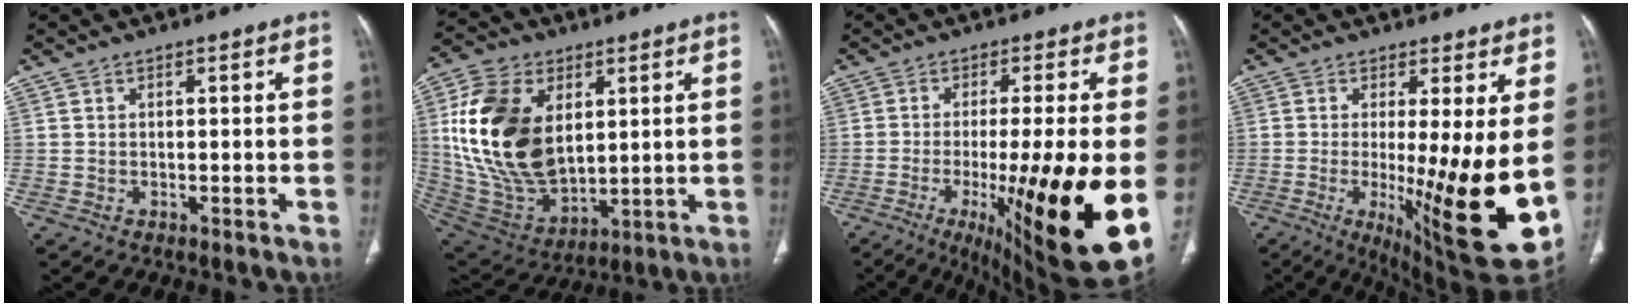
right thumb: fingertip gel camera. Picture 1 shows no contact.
{"total": 22.8, "force": [4.9, 14.3, 17.0], "torque": [-0.314, -0.029, 0.103]}
{"total": 22.5, "force": [-5.1, 3.4, 21.6], "torque": [-0.283, -0.035, -0.060]}
{"total": 16.4, "force": [-1.0, 2.6, 16.1], "torque": [-0.242, -0.043, -0.005]}